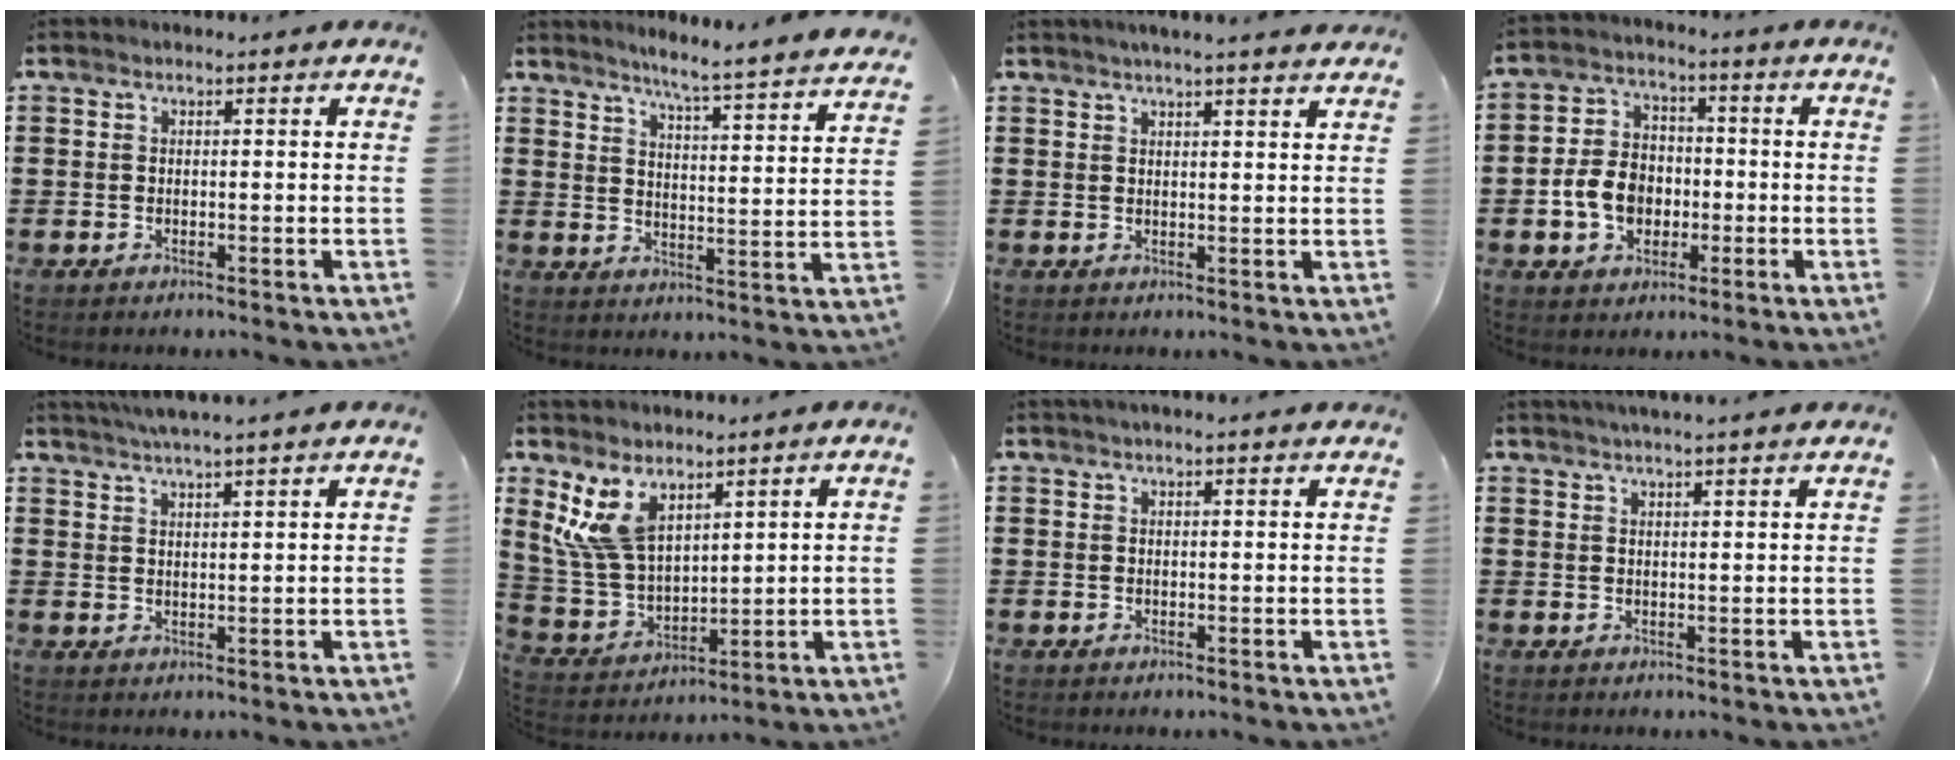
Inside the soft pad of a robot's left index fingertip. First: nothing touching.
{"total": 4.9, "force": [4.4, -1.5, 1.4], "torque": [-0.039, -0.048, 0.067]}
{"total": 2.5, "force": [2.3, -0.4, 0.8], "torque": [-0.021, -0.003, 0.043]}
{"total": 7.1, "force": [-1.7, 5.6, 4.1], "torque": [-0.094, 0.006, -0.037]}
{"total": 3.1, "force": [2.9, -0.8, 0.6], "torque": [-0.020, -0.010, 0.053]}
{"total": 9.3, "force": [5.4, 5.0, 5.6], "torque": [-0.152, -0.016, 0.100]}
{"total": 1.5, "force": [1.3, -0.1, 0.6], "torque": [-0.013, 0.001, 0.026]}
{"total": 2.4, "force": [2.3, -0.4, 0.5], "torque": [-0.015, -0.004, 0.042]}